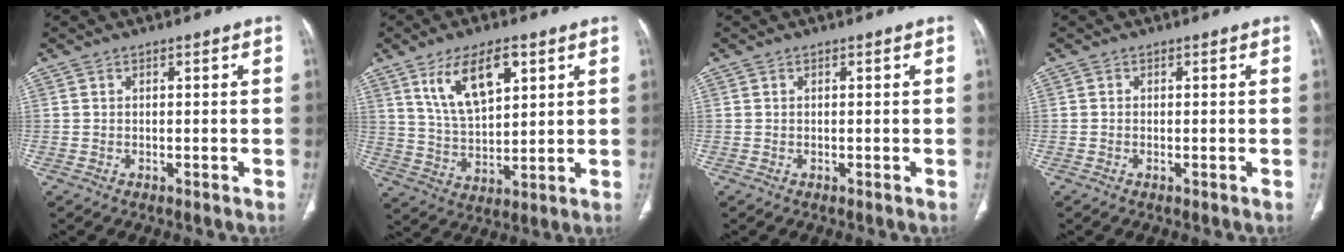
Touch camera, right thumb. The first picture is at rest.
{"total": 12.2, "force": [6.0, 5.6, 9.1], "torque": [-0.149, -0.023, 0.123]}
{"total": 0.0}
{"total": 0.0}